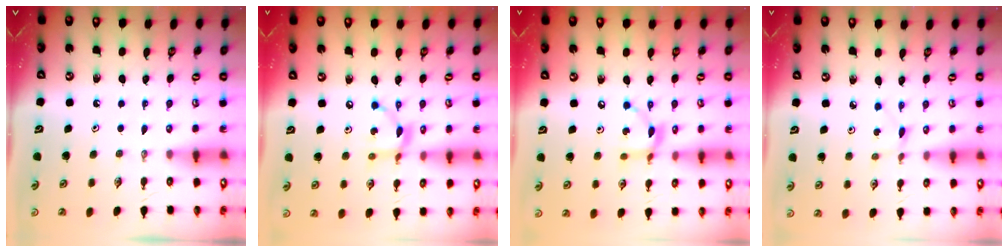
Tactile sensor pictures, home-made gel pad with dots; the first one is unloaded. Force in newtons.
{"total": 8.4, "press": 8.4, "slide": 0.2}
{"total": 8.4, "press": 8.4, "slide": 0.2}
{"total": 0.8, "press": 0.8, "slide": 0.1}